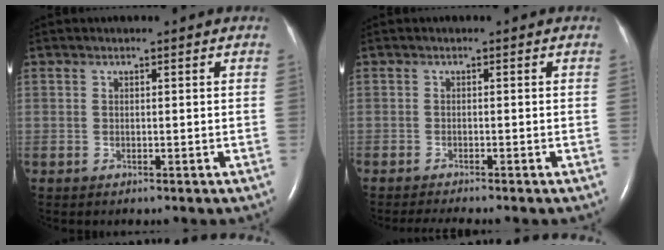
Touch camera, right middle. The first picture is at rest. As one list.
[{"total": 3.2, "force": [-2.8, -0.5, 1.5], "torque": [-0.022, -0.008, -0.046]}]